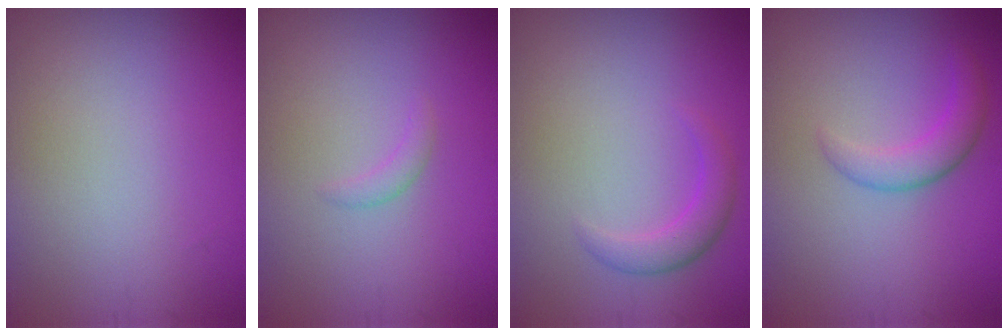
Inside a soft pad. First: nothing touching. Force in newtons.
{"total": 0.9, "press": 0.9, "slide": 0.1}
{"total": 2.3, "press": 2.2, "slide": 0.1}
{"total": 2.5, "press": 2.5, "slide": 0.2}